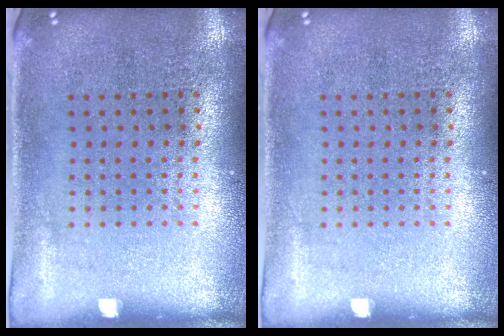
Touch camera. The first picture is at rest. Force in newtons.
{"total": 0.0}